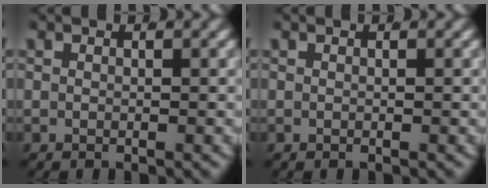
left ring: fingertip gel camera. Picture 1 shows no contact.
{"total": 0.0}